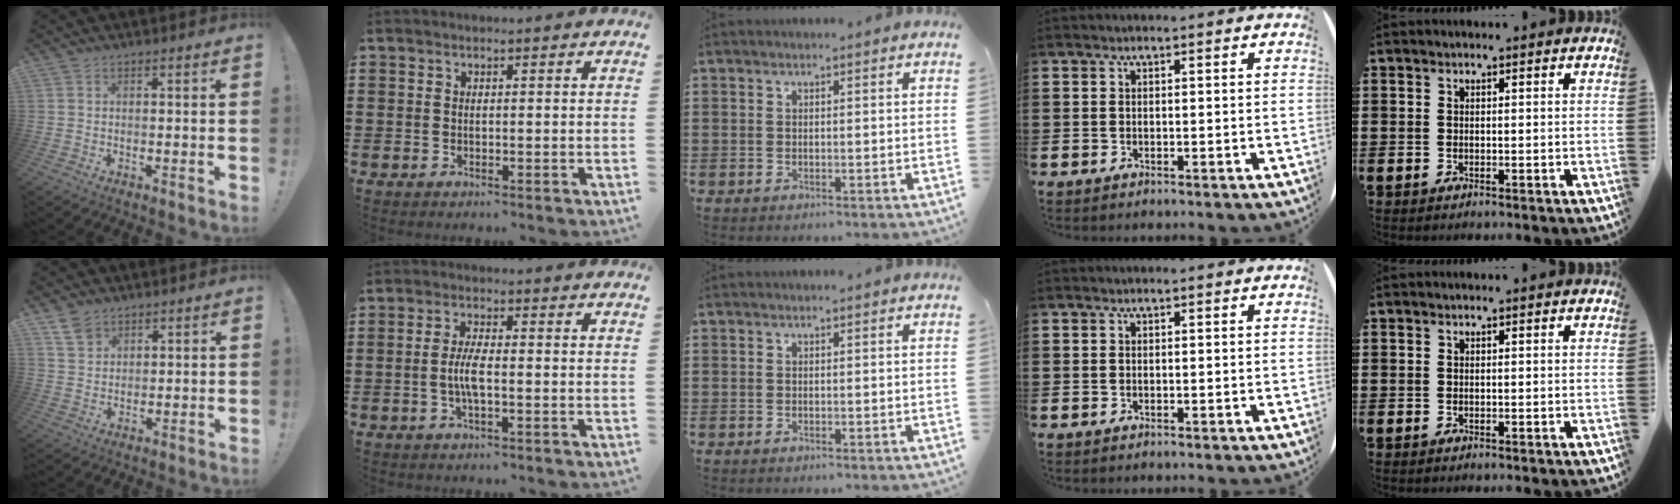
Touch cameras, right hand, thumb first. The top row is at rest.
{"thumb": {"total": 4.9, "force": [3.5, 3.1, 1.5], "torque": [-0.018, -0.018, 0.066]}, "index": {"total": 4.0, "force": [-0.9, 0.8, 3.8], "torque": [-0.090, -0.008, -0.024]}}